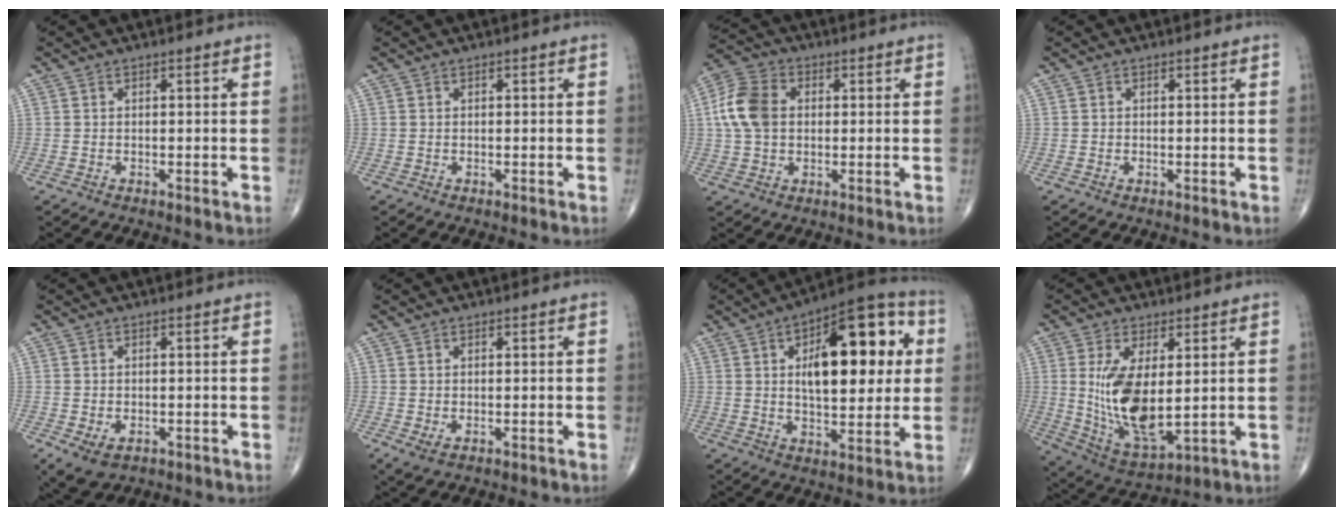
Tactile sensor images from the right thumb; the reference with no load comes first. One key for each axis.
{"total": 0.0}
{"total": 9.8, "fx": 1.1, "fy": 7.1, "fz": 6.7, "tx": -0.132, "ty": 0.018, "tz": 0.015}
{"total": 0.0}
{"total": 5.2, "fx": -2.1, "fy": 3.4, "fz": 3.4, "tx": -0.061, "ty": 0.000, "tz": -0.025}
{"total": 2.3, "fx": -0.7, "fy": 1.2, "fz": 1.9, "tx": -0.038, "ty": -0.004, "tz": -0.005}
{"total": 21.7, "fx": 4.5, "fy": 10.0, "fz": 18.7, "tx": -0.227, "ty": 0.010, "tz": 0.060}
{"total": 14.2, "fx": 1.4, "fy": 6.4, "fz": 12.6, "tx": -0.235, "ty": -0.024, "tz": 0.045}